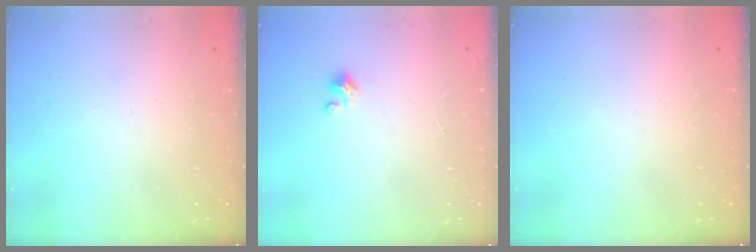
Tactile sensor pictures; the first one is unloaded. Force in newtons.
{"total": 1.5, "press": 1.5, "slide": 0.1}
{"total": 0.0}